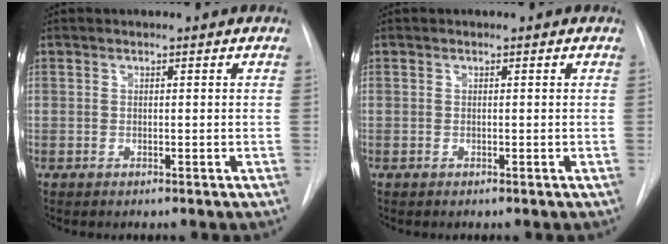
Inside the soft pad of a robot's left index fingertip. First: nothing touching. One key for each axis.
{"total": 0.0}